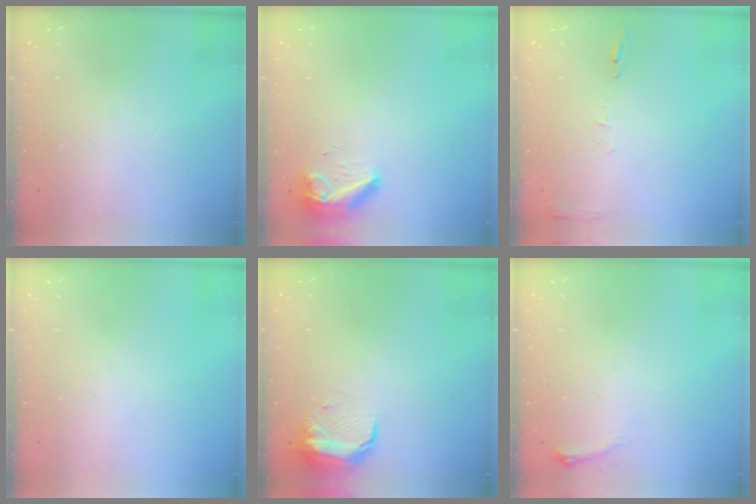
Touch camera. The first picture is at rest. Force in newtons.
{"total": 8.3, "press": 8.3, "slide": 0.9}
{"total": 6.0, "press": 6.0, "slide": 0.6}
{"total": 0.0}
{"total": 9.3, "press": 9.3, "slide": 0.7}
{"total": 4.5, "press": 4.3, "slide": 1.1}